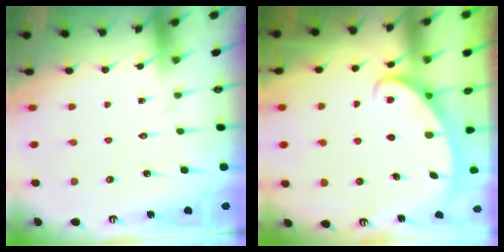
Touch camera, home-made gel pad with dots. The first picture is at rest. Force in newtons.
{"total": 2.7, "press": 2.6, "slide": 0.4}